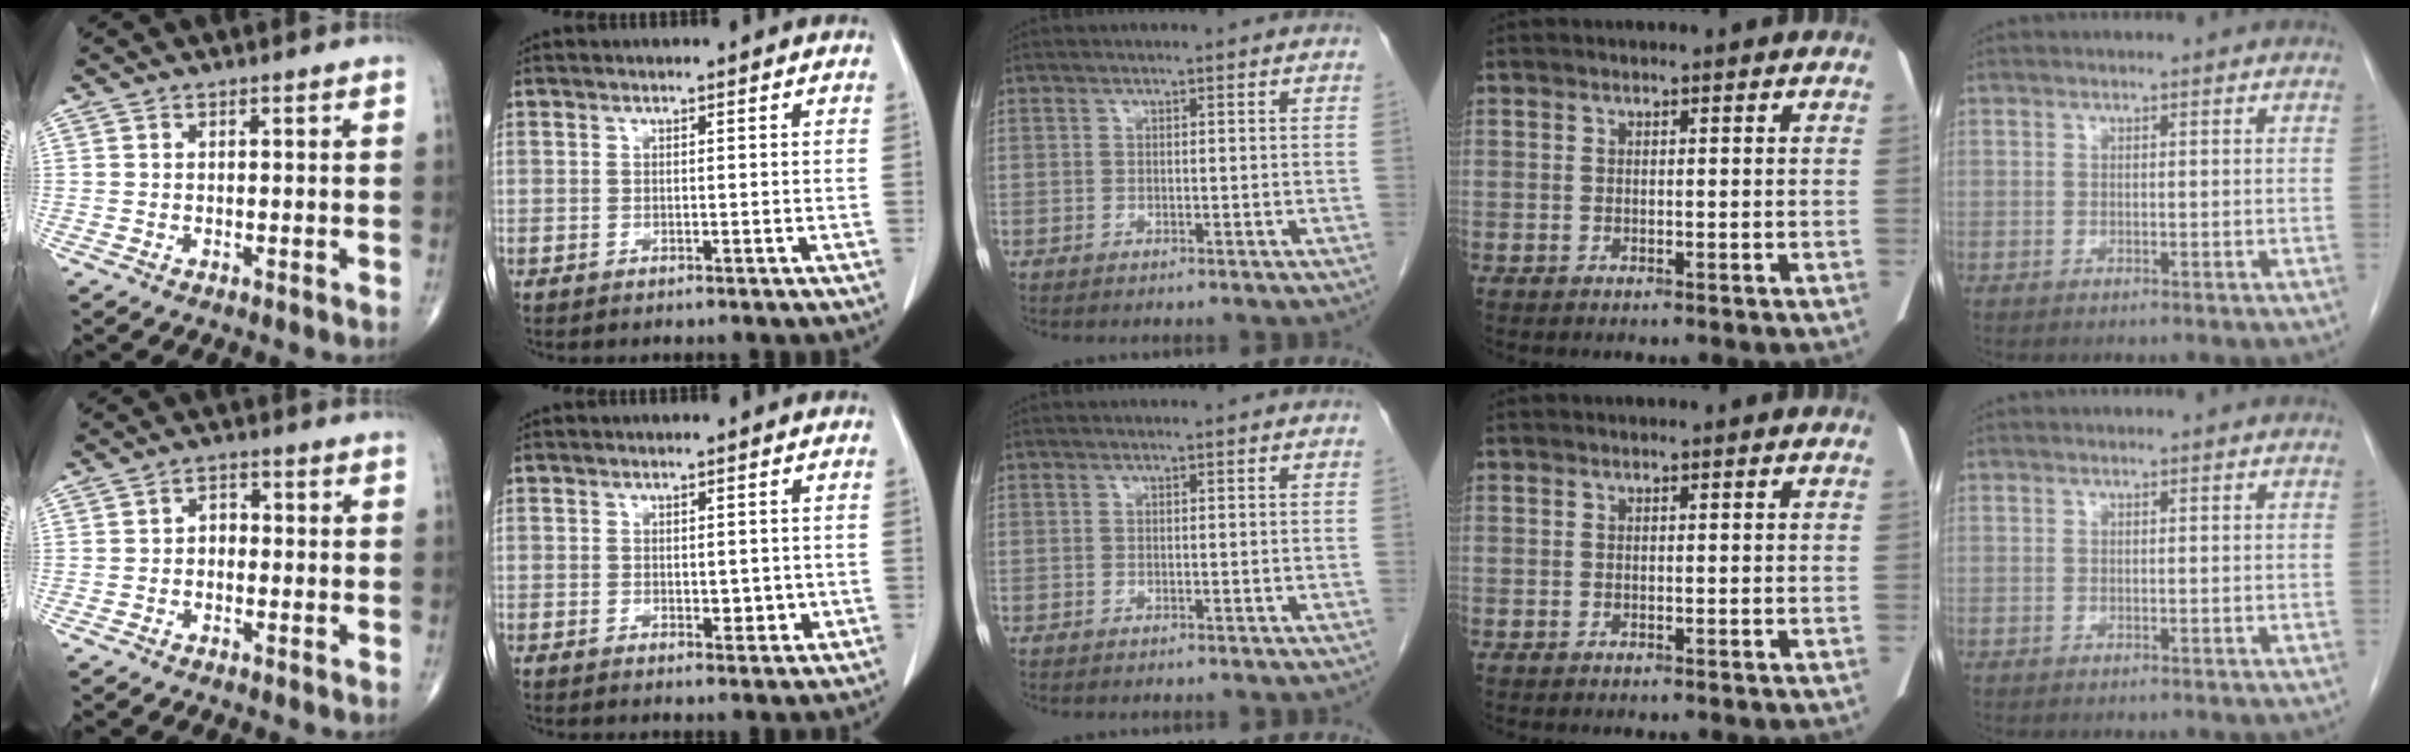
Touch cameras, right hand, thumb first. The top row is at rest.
{"thumb": {"total": 2.4, "force": [-0.5, 1.8, 1.5], "torque": [-0.008, 0.015, -0.019]}, "index": {"total": 2.9, "force": [-0.2, 1.5, 2.4], "torque": [-0.026, -0.001, 0.005]}}